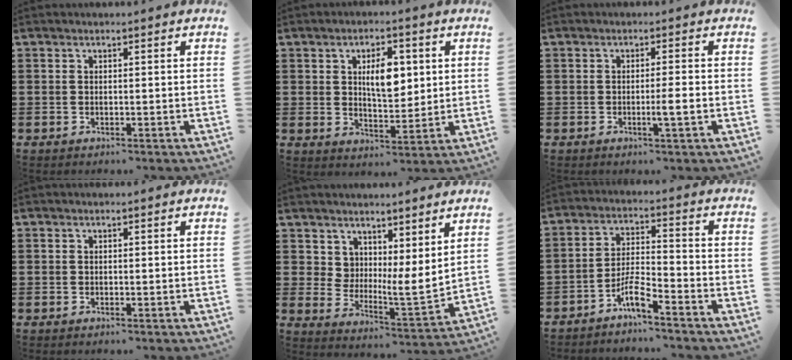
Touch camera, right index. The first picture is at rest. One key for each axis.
{"total": 6.3, "fx": 1.6, "fy": 3.2, "fz": 5.2, "tx": -0.087, "ty": 0.003, "tz": 0.020}
{"total": 2.6, "fx": -0.7, "fy": -0.2, "fz": 2.5, "tx": -0.040, "ty": -0.007, "tz": -0.015}
{"total": 0.0}
{"total": 5.5, "fx": 4.8, "fy": 1.9, "fz": 1.8, "tx": -0.051, "ty": -0.039, "tz": 0.088}
{"total": 5.2, "fx": -4.0, "fy": 0.7, "fz": 3.2, "tx": -0.079, "ty": -0.002, "tz": -0.082}